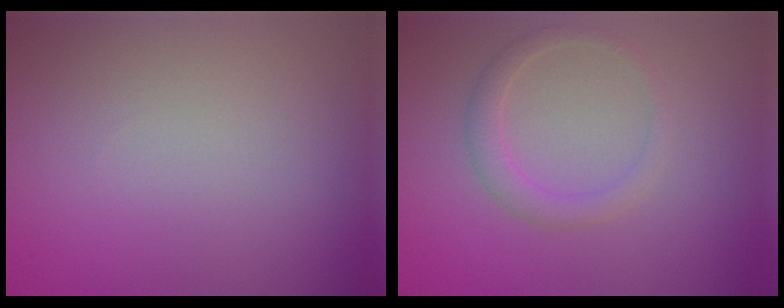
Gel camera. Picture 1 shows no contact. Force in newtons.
{"total": 2.0, "press": 2.0, "slide": 0.1}